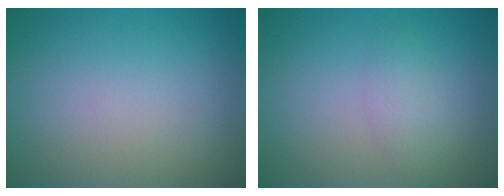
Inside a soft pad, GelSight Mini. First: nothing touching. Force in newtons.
{"total": 1.8, "press": 1.8, "slide": 0.1}